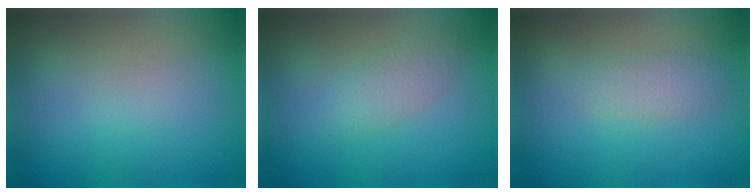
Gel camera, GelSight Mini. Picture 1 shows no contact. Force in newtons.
{"total": 2.0, "press": 1.9, "slide": 0.1}
{"total": 1.6, "press": 1.6, "slide": 0.0}